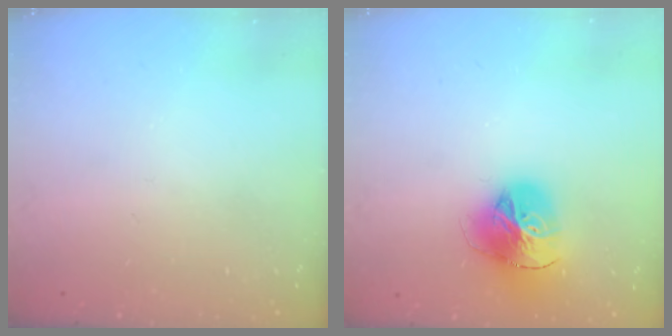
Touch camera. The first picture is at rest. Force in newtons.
{"total": 18.4, "press": 18.3, "slide": 2.2}